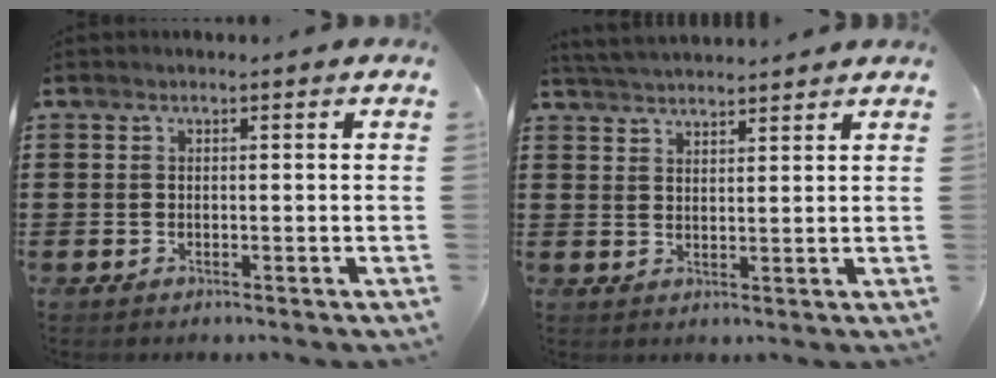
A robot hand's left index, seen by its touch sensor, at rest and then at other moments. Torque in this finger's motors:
{"motor_torque": [0.70, -0.66, 0.31, 0.06]}